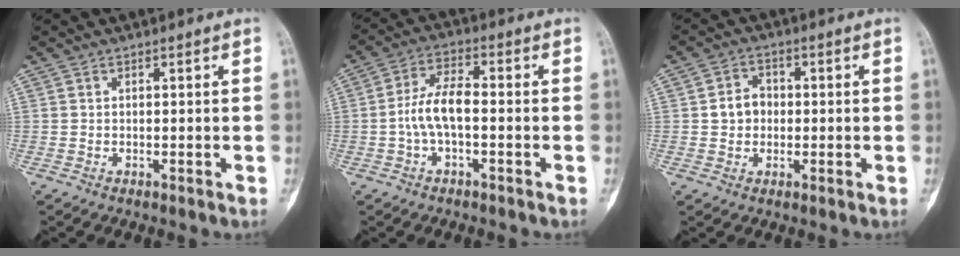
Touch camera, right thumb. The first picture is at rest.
{"total": 7.2, "force": [-1.2, 3.1, 6.4], "torque": [-0.128, 0.026, -0.031]}
{"total": 4.8, "force": [0.0, 4.1, 2.5], "torque": [-0.025, 0.012, -0.005]}